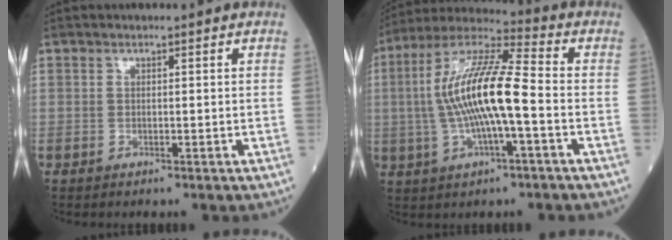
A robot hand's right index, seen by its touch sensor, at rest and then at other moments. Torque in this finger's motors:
{"motor_torque": [2.12, -0.02, 1.06, 0.21]}